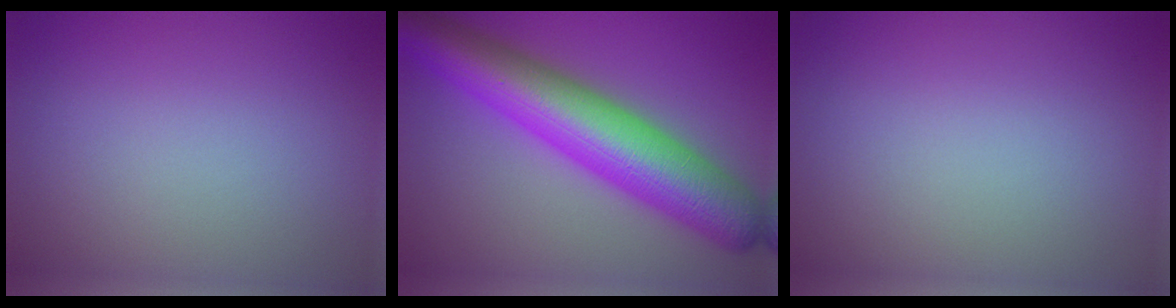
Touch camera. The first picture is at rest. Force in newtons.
{"total": 11.3, "press": 11.3, "slide": 0.2}
{"total": 0.0}